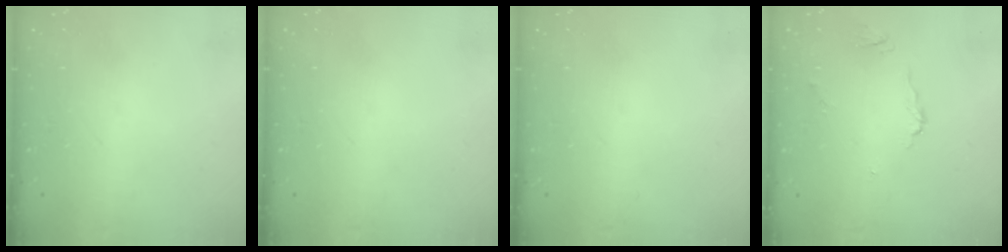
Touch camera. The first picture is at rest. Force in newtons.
{"total": 0.0}
{"total": 0.0}
{"total": 4.2, "press": 4.2, "slide": 0.7}